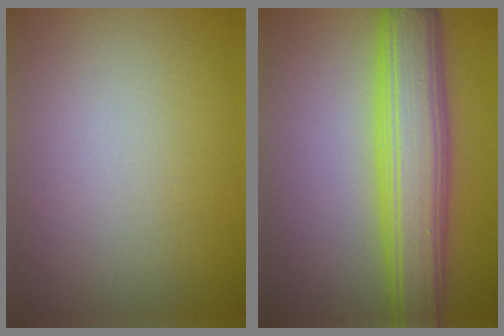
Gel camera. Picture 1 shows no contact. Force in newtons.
{"total": 7.8, "press": 7.8, "slide": 0.1}